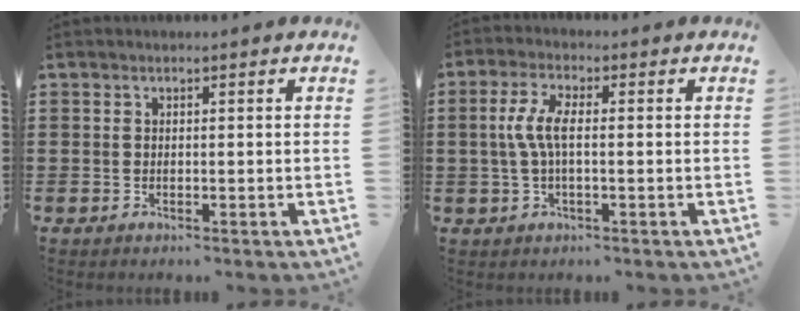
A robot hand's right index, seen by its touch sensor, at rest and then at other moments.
{"total": 5.3, "force": [-0.2, 1.9, 4.9], "torque": [-0.119, -0.004, -0.014]}